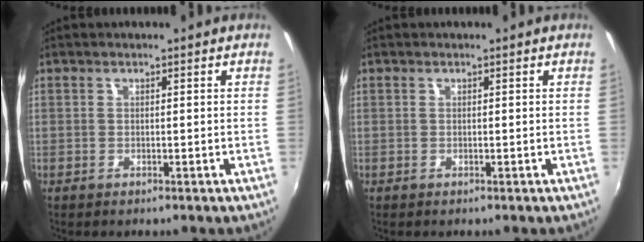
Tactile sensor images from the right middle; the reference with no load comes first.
{"total": 0.0}